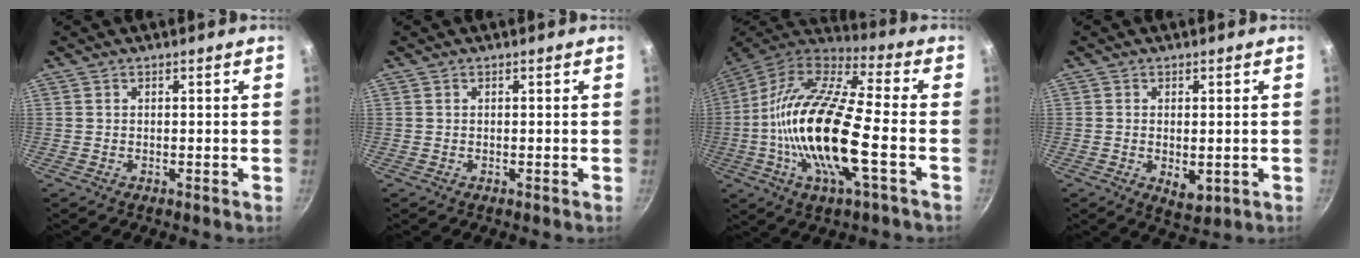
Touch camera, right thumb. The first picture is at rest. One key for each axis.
{"total": 0.0}
{"total": 22.9, "fx": -4.2, "fy": 7.2, "fz": 21.4, "tx": -0.409, "ty": 0.025, "tz": -0.099}
{"total": 4.4, "fx": -0.7, "fy": 2.4, "fz": 3.6, "tx": -0.052, "ty": -0.011, "tz": -0.004}